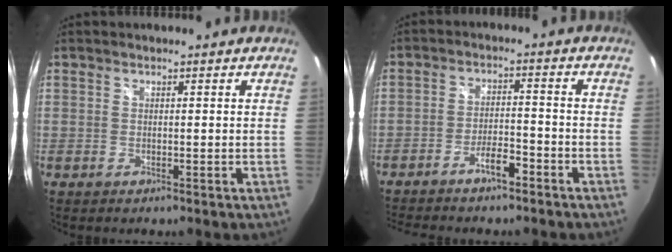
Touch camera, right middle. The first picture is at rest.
{"total": 6.3, "force": [-5.1, 1.2, 3.4], "torque": [-0.076, 0.008, -0.088]}